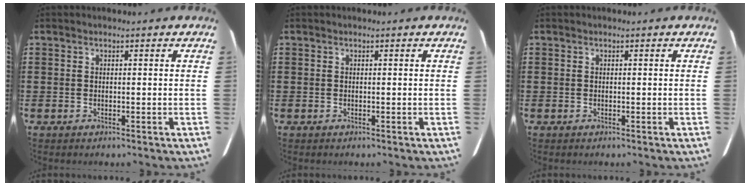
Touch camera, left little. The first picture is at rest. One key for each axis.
{"total": 0.0}
{"total": 0.0}